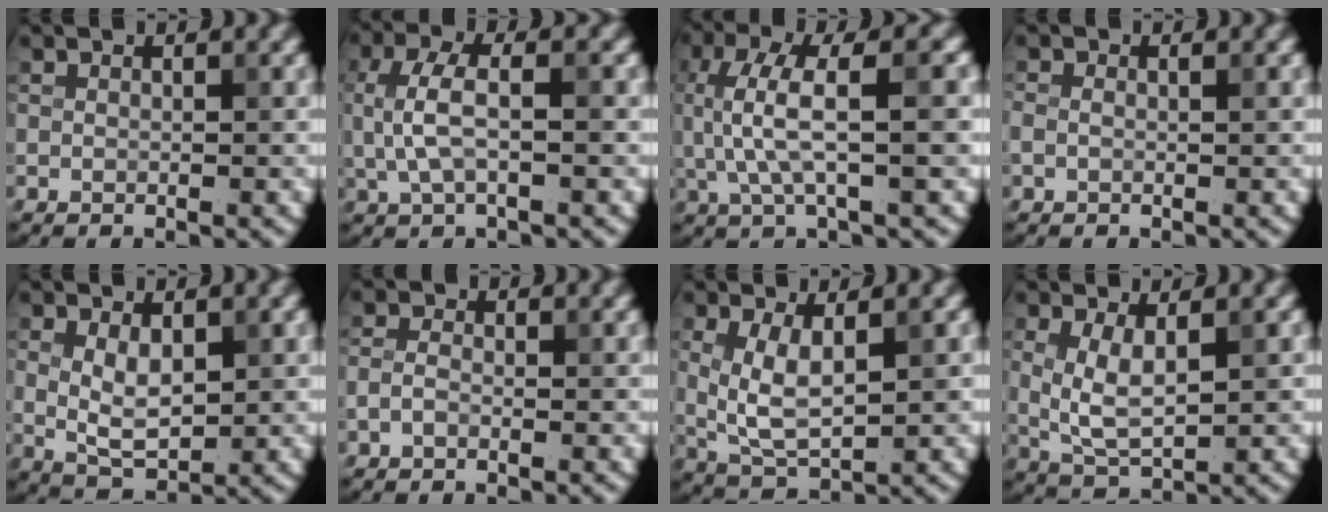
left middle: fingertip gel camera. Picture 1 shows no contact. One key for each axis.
{"total": 4.2, "fx": 0.1, "fy": 1.8, "fz": 3.8, "tx": -0.086, "ty": 0.009, "tz": 0.000}
{"total": 6.6, "fx": 0.7, "fy": 1.9, "fz": 6.3, "tx": -0.129, "ty": 0.007, "tz": 0.013}
{"total": 1.3, "fx": 0.1, "fy": 0.8, "fz": 1.0, "tx": -0.019, "ty": -0.001, "tz": -0.002}
{"total": 3.8, "fx": 0.7, "fy": 2.0, "fz": 3.2, "tx": -0.063, "ty": -0.003, "tz": 0.017}
{"total": 1.2, "fx": -0.6, "fy": 0.6, "fz": 0.8, "tx": -0.018, "ty": 0.002, "tz": -0.017}
{"total": 4.3, "fx": 0.7, "fy": 1.7, "fz": 3.9, "tx": -0.081, "ty": -0.004, "tz": 0.018}
{"total": 3.6, "fx": 0.6, "fy": 1.4, "fz": 3.3, "tx": -0.071, "ty": -0.005, "tz": 0.017}